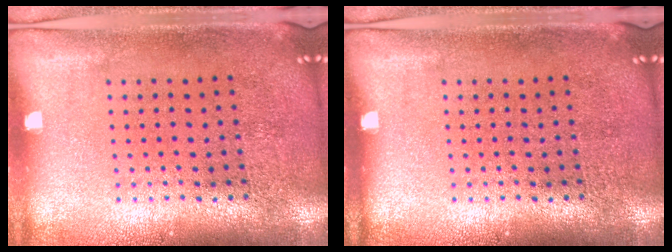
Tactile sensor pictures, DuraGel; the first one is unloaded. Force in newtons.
{"total": 0.0}